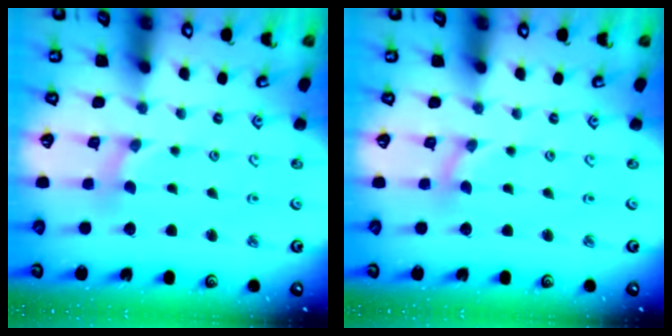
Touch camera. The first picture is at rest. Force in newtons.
{"total": 0.0}